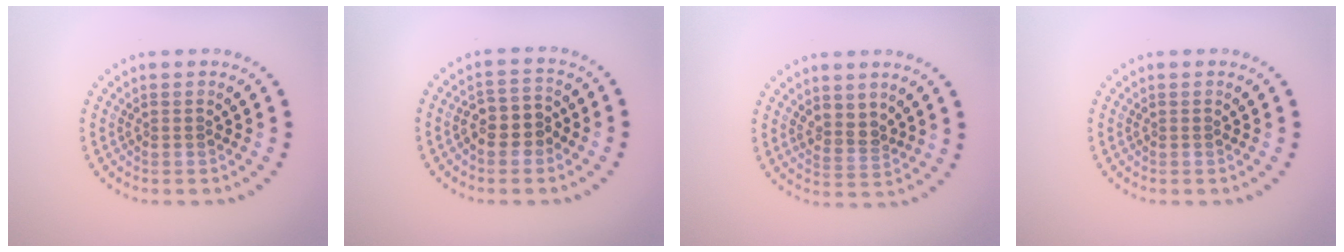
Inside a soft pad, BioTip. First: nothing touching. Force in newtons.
{"total": 2.9, "press": 2.7, "slide": 1.0}
{"total": 1.8, "press": 1.6, "slide": 1.0}
{"total": 0.0}